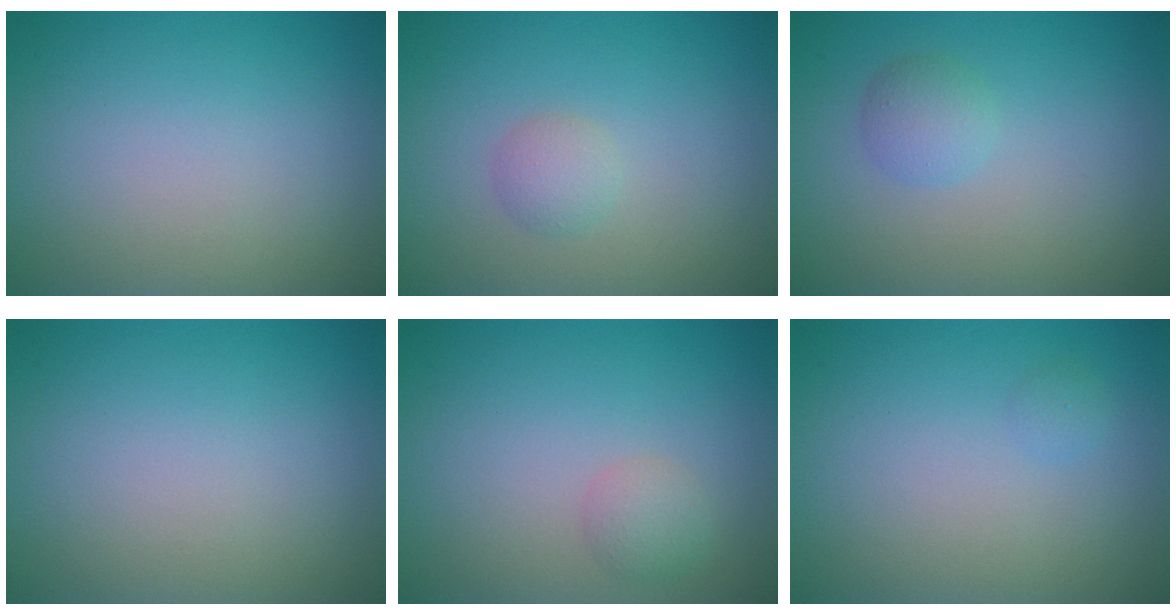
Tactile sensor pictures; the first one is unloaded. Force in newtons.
{"total": 1.5, "press": 1.4, "slide": 0.1}
{"total": 1.7, "press": 1.7, "slide": 0.0}
{"total": 0.0}
{"total": 1.5, "press": 1.5, "slide": 0.1}
{"total": 0.6, "press": 0.6, "slide": 0.0}